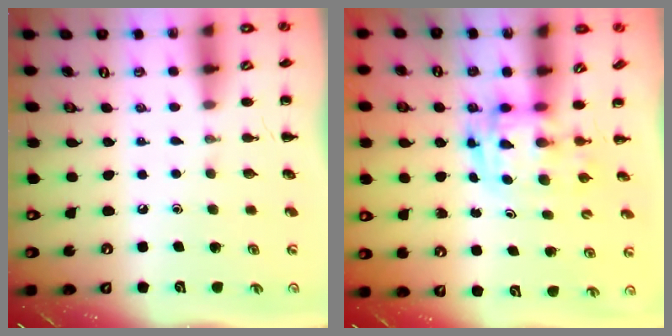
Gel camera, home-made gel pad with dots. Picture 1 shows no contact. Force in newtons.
{"total": 2.9, "press": 2.9, "slide": 0.5}